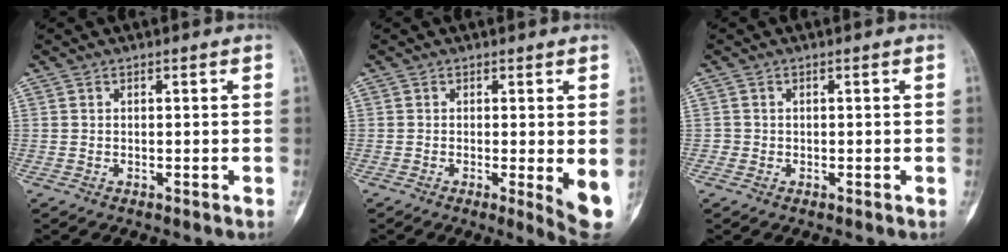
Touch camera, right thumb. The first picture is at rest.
{"total": 5.3, "force": [-0.6, 1.0, 5.2], "torque": [-0.073, -0.015, -0.010]}
{"total": 0.8, "force": [-0.2, 0.8, 0.0], "torque": [0.004, 0.005, -0.004]}